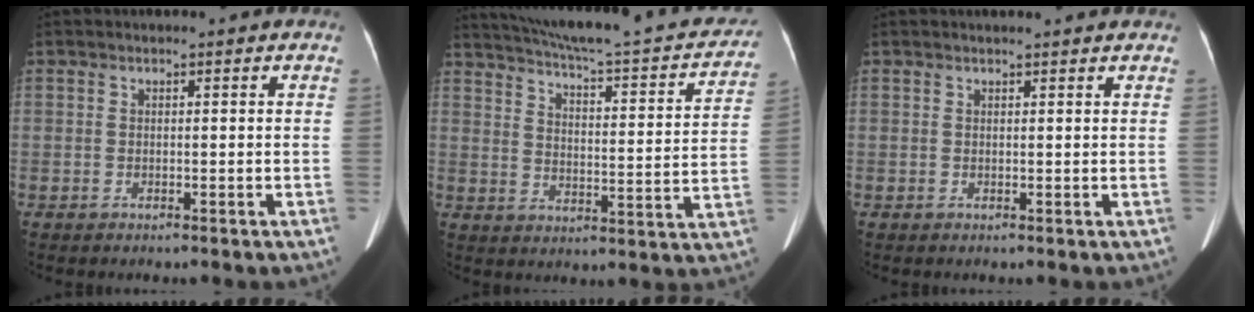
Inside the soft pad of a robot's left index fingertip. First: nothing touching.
{"total": 25.9, "force": [22.7, 4.2, 11.7], "torque": [-0.181, -0.023, 0.288]}
{"total": 3.8, "force": [3.6, 0.2, 1.3], "torque": [-0.018, 0.013, 0.039]}